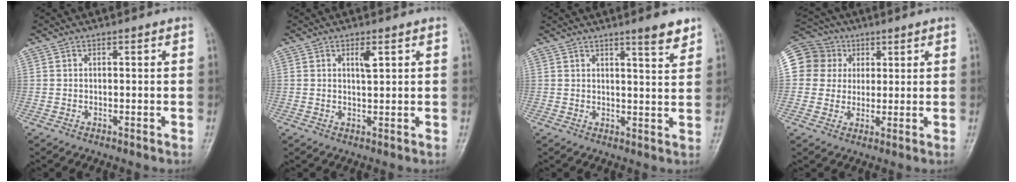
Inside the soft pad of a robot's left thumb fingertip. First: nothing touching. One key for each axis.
{"total": 2.5, "fx": 1.0, "fy": 0.8, "fz": 2.2, "tx": -0.033, "ty": -0.006, "tz": 0.020}
{"total": 5.2, "fx": 3.8, "fy": 0.5, "fz": 3.5, "tx": -0.040, "ty": -0.029, "tz": 0.052}
{"total": 13.0, "fx": 3.4, "fy": 12.0, "fz": 3.6, "tx": -0.066, "ty": 0.023, "tz": 0.060}